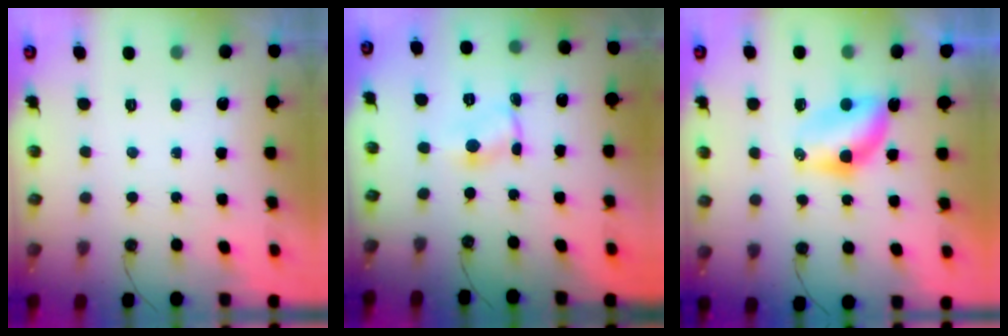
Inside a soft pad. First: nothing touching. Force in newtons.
{"total": 1.3, "press": 1.3, "slide": 0.2}
{"total": 8.2, "press": 7.4, "slide": 3.6}